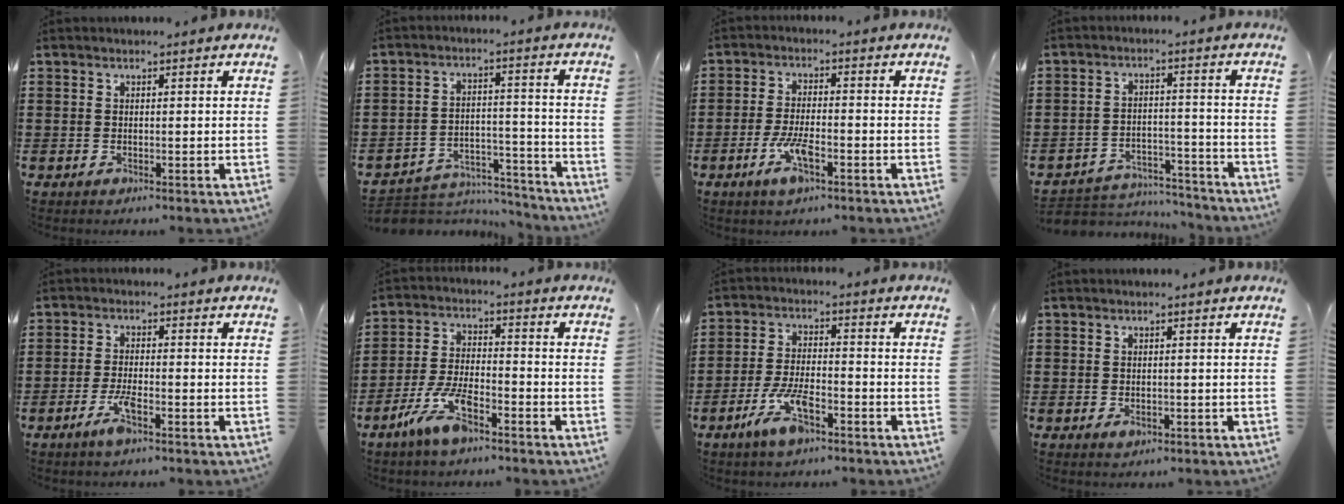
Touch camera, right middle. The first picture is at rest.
{"total": 5.3, "force": [-5.2, 1.2, 0.2], "torque": [-0.005, 0.013, -0.106]}
{"total": 5.9, "force": [-2.7, 1.8, 4.9], "torque": [-0.105, -0.003, -0.053]}
{"total": 4.7, "force": [-4.6, 1.0, 0.1], "torque": [-0.012, 0.008, -0.100]}
{"total": 4.0, "force": [-2.2, 0.7, 3.3], "torque": [-0.068, -0.004, -0.042]}
{"total": 7.7, "force": [-4.9, 2.4, 5.4], "torque": [-0.128, -0.002, -0.095]}
{"total": 7.6, "force": [-4.2, 2.6, 5.7], "torque": [-0.130, -0.003, -0.081]}
{"total": 0.9, "force": [-0.4, 0.5, 0.6], "torque": [-0.013, -0.004, -0.007]}